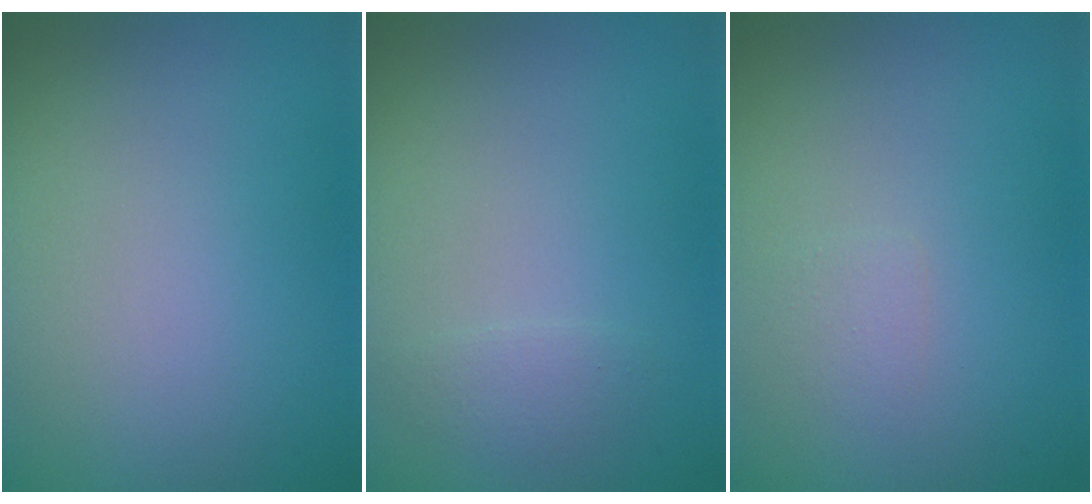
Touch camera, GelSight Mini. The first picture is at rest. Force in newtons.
{"total": 1.1, "press": 1.1, "slide": 0.0}
{"total": 0.9, "press": 0.9, "slide": 0.0}